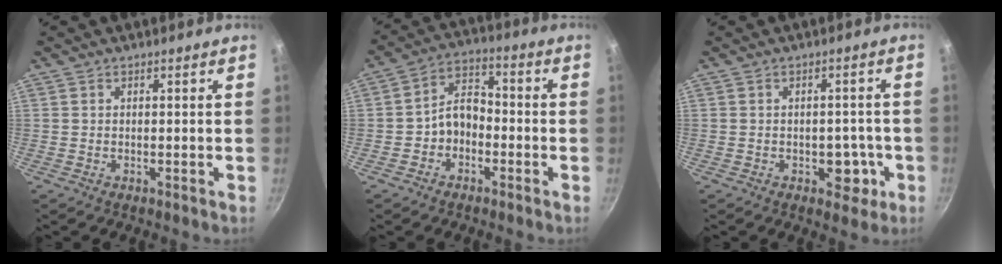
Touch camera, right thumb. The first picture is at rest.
{"total": 7.3, "force": [-2.1, 5.4, 4.3], "torque": [-0.044, 0.039, -0.046]}
{"total": 5.2, "force": [-1.7, 3.6, 3.4], "torque": [-0.013, 0.013, -0.017]}